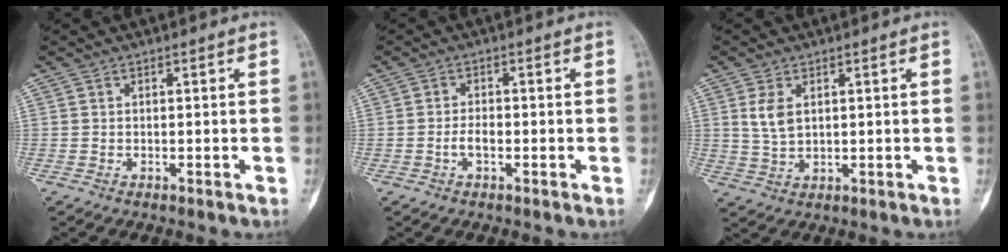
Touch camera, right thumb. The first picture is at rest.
{"total": 2.2, "force": [-0.8, 1.1, 1.8], "torque": [-0.032, 0.007, -0.018]}
{"total": 4.6, "force": [1.5, 2.6, 3.5], "torque": [-0.067, -0.005, 0.036]}